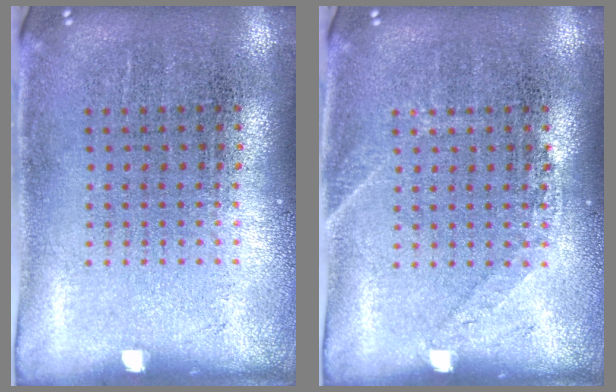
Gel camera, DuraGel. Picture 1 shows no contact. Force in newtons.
{"total": 1.1, "press": 1.1, "slide": 0.2}